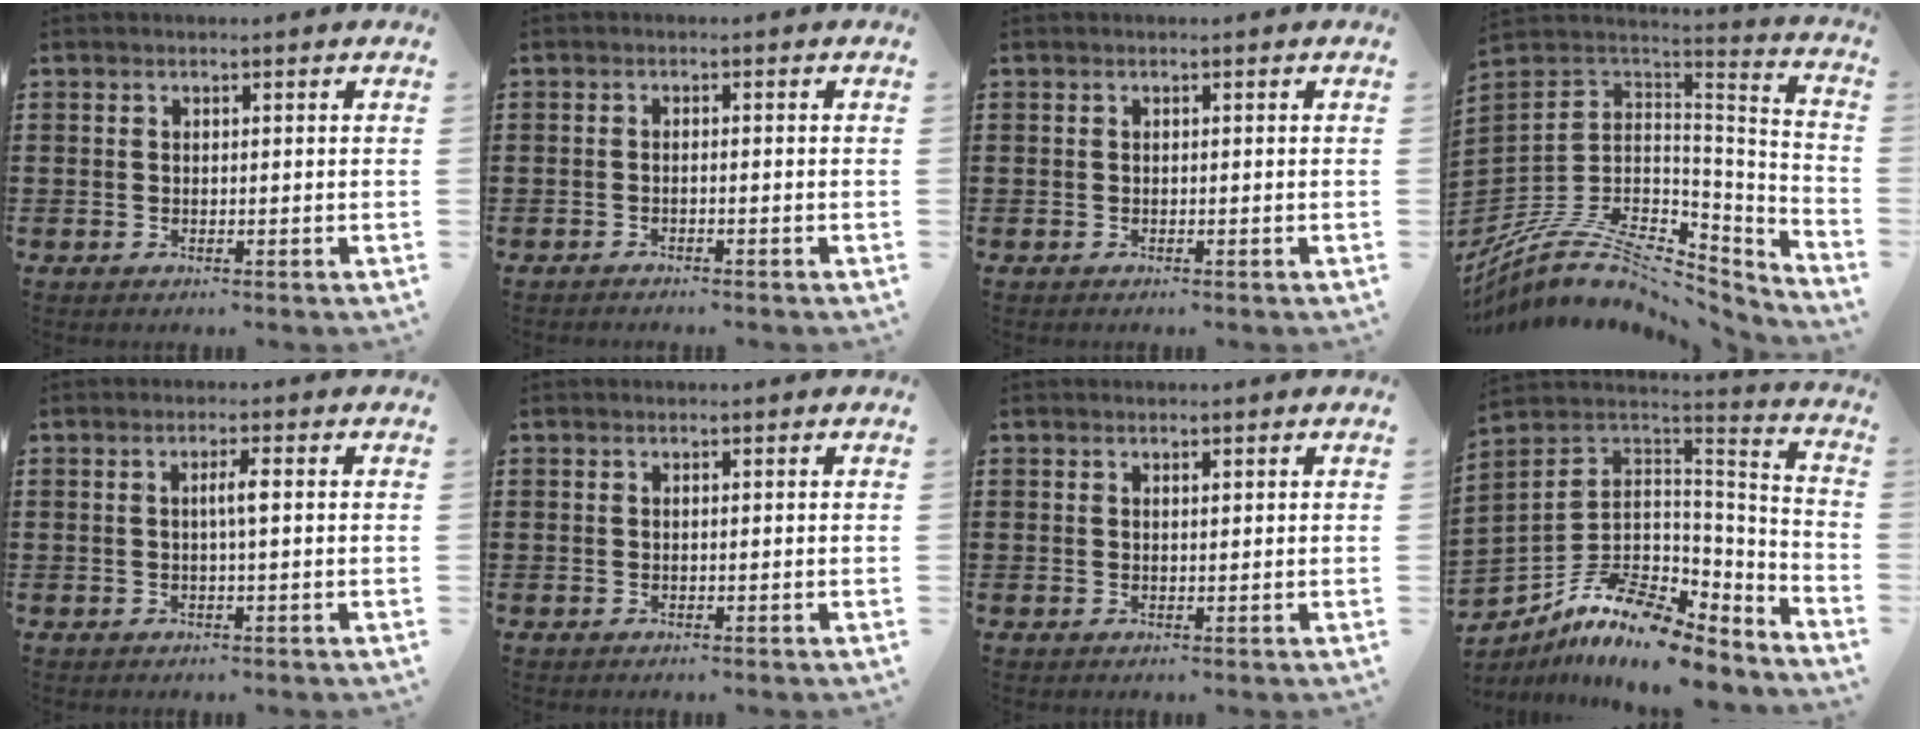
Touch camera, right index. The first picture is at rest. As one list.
[{"total": 1.1, "force": [-1.0, -0.2, 0.4], "torque": [-0.008, -0.004, -0.019]}, {"total": 0.0}, {"total": 11.6, "force": [-7.2, 5.5, 7.3], "torque": [-0.156, 0.007, -0.131]}, {"total": 2.2, "force": [0.0, 0.1, 2.2], "torque": [-0.041, -0.001, -0.002]}, {"total": 0.0}, {"total": 0.5, "force": [0.4, 0.2, 0.3], "torque": [-0.006, 0.002, 0.007]}, {"total": 11.2, "force": [-8.1, 4.5, 6.3], "torque": [-0.134, 0.009, -0.154]}]